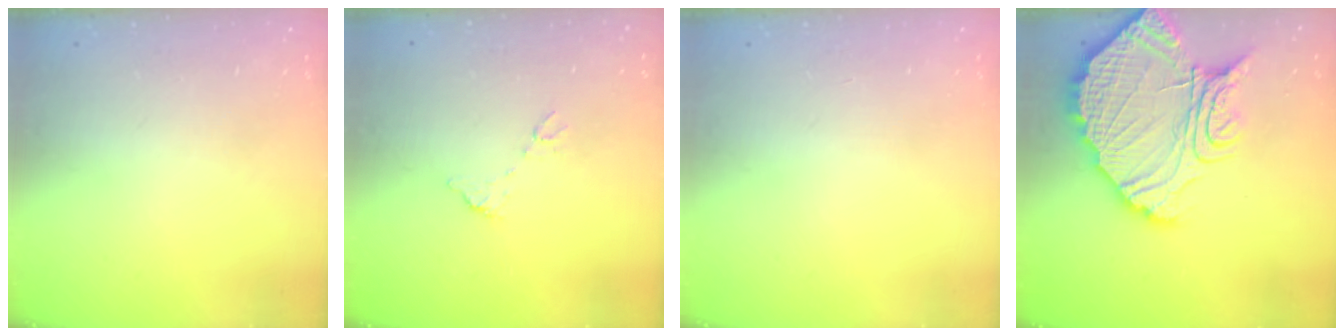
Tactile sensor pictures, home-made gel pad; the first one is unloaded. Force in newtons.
{"total": 5.8, "press": 5.8, "slide": 0.3}
{"total": 0.0}
{"total": 19.1, "press": 19.1, "slide": 1.5}